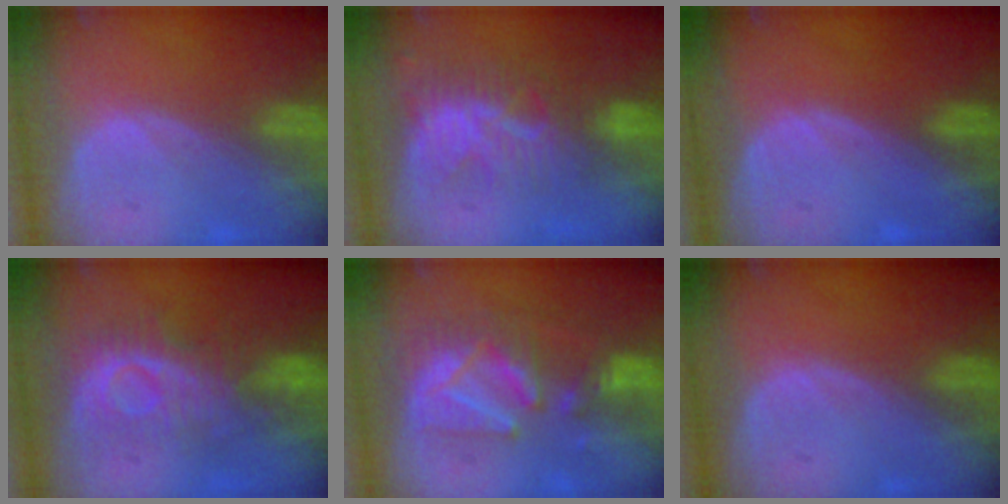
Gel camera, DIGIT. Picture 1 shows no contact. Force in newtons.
{"total": 8.4, "press": 7.5, "slide": 3.9}
{"total": 0.0}
{"total": 8.7, "press": 8.5, "slide": 2.0}
{"total": 8.6, "press": 8.5, "slide": 1.5}
{"total": 0.0}